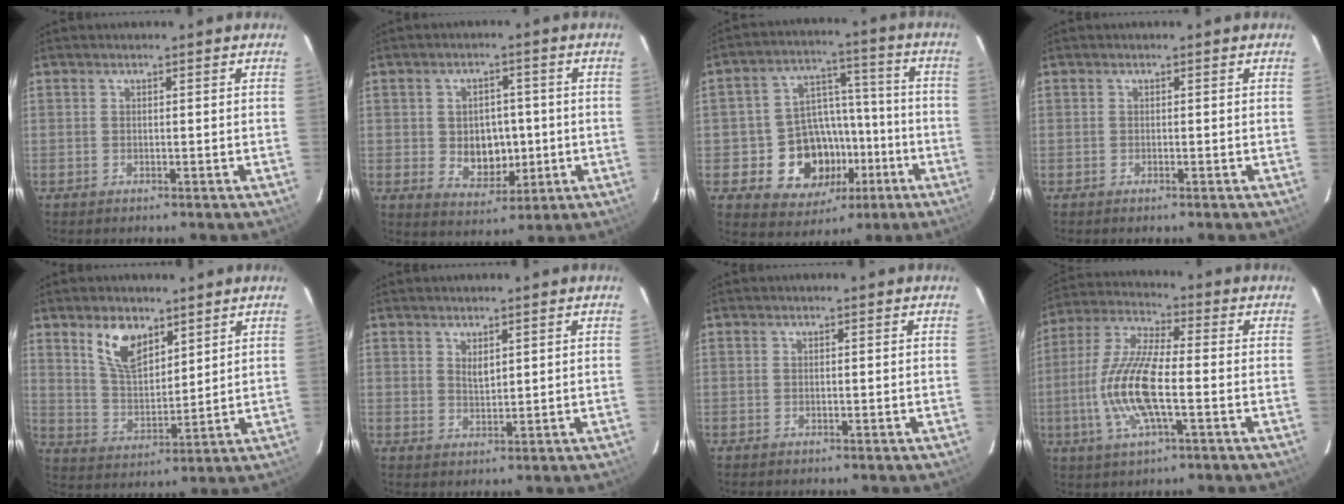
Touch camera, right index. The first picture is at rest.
{"total": 7.5, "force": [-0.6, 6.0, 4.5], "torque": [-0.085, 0.002, 0.007]}
{"total": 14.4, "force": [-5.1, 12.2, 5.8], "torque": [-0.121, 0.040, -0.053]}
{"total": 0.0}
{"total": 9.2, "force": [5.6, 4.6, 5.6], "torque": [-0.102, 0.008, 0.115]}
{"total": 2.3, "force": [1.4, 1.2, 1.4], "torque": [-0.021, -0.002, 0.026]}
{"total": 0.0}
{"total": 13.8, "force": [-2.9, 3.5, 13.0], "torque": [-0.274, -0.002, -0.062]}